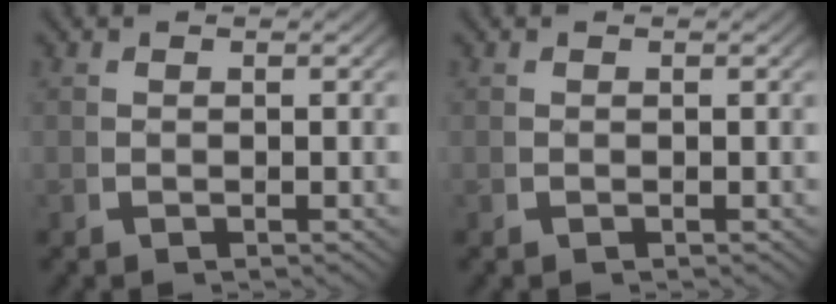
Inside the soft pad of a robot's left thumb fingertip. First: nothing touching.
{"total": 0.0}